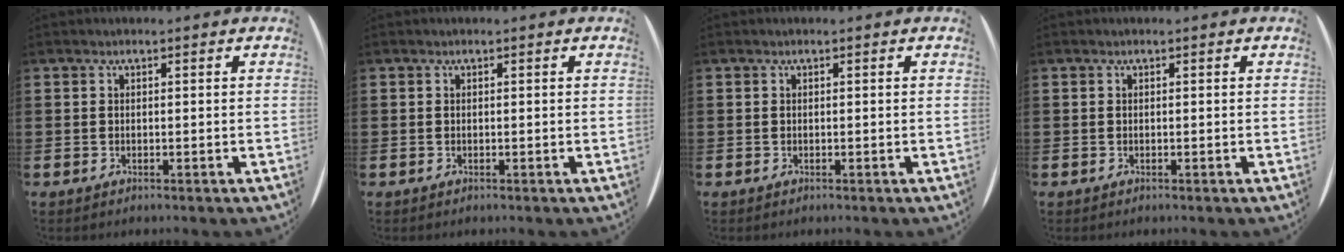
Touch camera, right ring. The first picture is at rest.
{"total": 0.0}
{"total": 0.0}
{"total": 0.0}